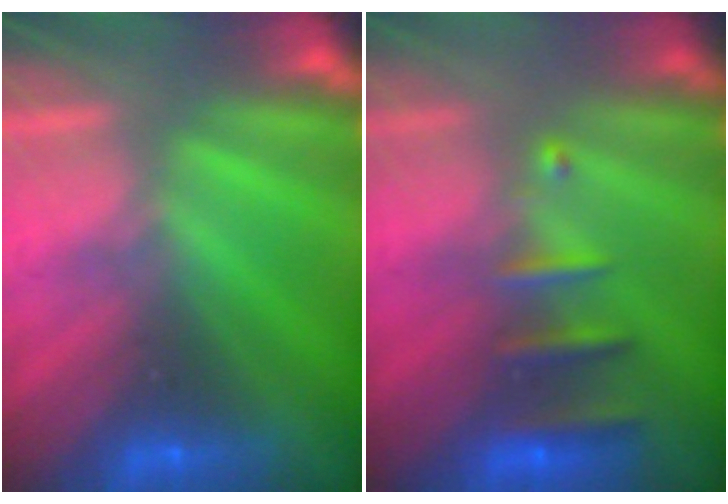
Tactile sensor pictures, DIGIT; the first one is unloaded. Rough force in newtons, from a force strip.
{"total": 2.5}